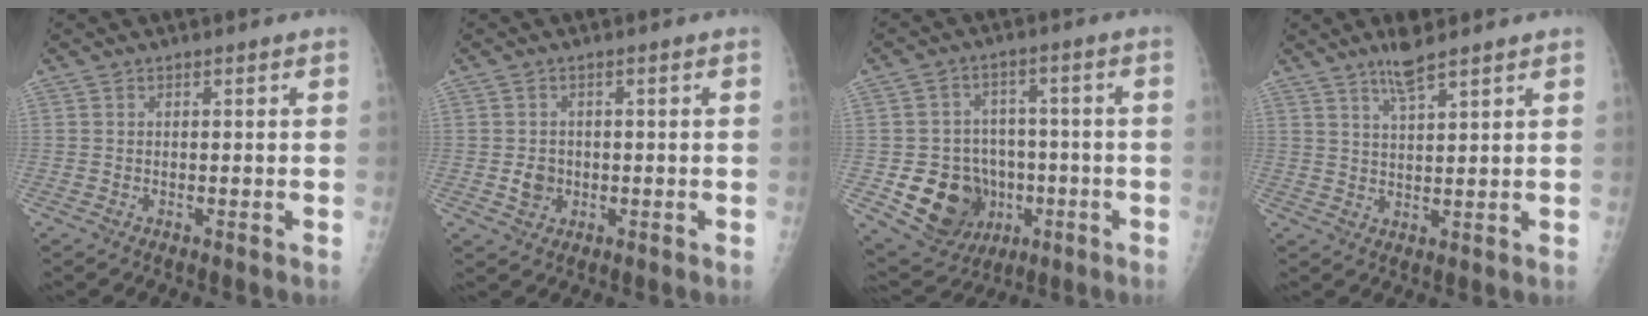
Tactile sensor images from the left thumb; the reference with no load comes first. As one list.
[{"total": 2.9, "force": [-0.4, 2.6, 1.3], "torque": [-0.008, 0.003, -0.002]}, {"total": 14.4, "force": [-3.9, 12.1, 6.9], "torque": [-0.083, 0.020, -0.045]}, {"total": 5.0, "force": [3.9, 0.6, 3.2], "torque": [-0.057, -0.020, 0.073]}]